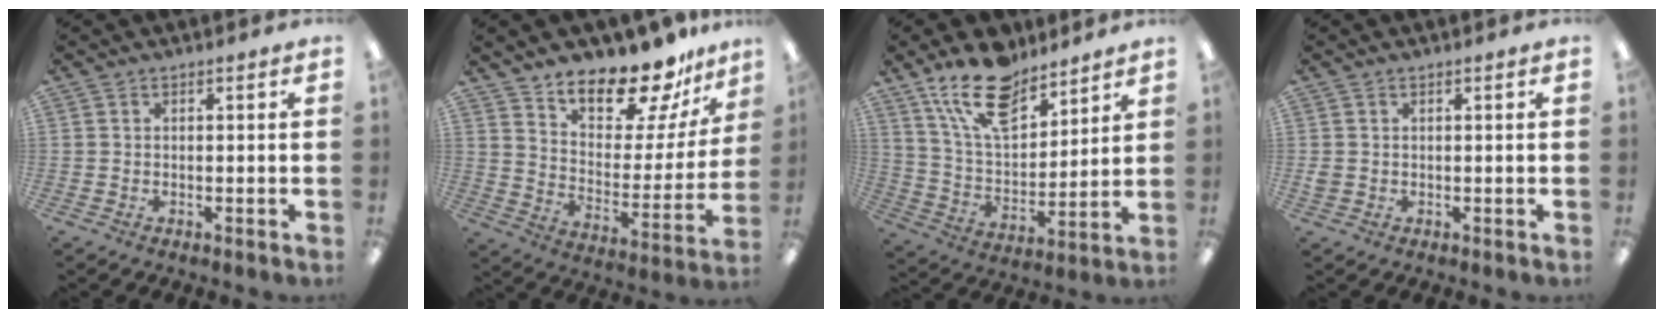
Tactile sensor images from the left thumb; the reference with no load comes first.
{"total": 16.0, "force": [14.3, 4.7, 5.3], "torque": [-0.094, -0.127, 0.250]}
{"total": 16.8, "force": [12.2, 7.8, 8.5], "torque": [-0.163, -0.058, 0.223]}
{"total": 1.3, "force": [0.3, 1.1, 0.5], "torque": [-0.010, 0.003, 0.004]}